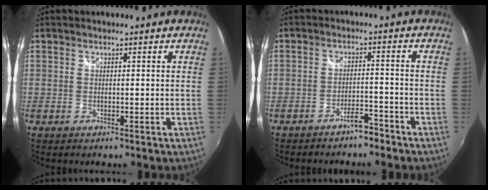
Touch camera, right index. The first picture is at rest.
{"total": 3.8, "force": [-3.3, 0.9, 1.5], "torque": [-0.039, 0.004, -0.051]}